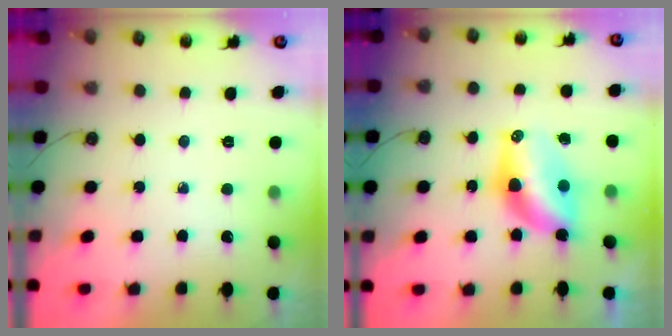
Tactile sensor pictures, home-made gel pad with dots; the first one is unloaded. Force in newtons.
{"total": 10.4, "press": 9.4, "slide": 4.5}